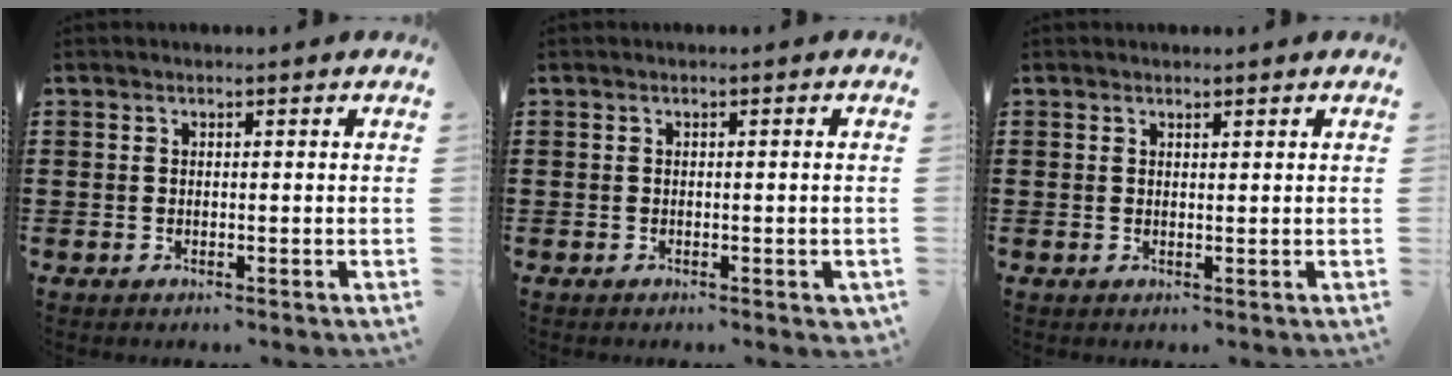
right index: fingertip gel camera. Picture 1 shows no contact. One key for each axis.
{"total": 0.6, "fx": -0.3, "fy": 0.2, "fz": 0.5, "tx": -0.010, "ty": -0.004, "tz": -0.004}
{"total": 0.6, "fx": 0.5, "fy": 0.2, "fz": 0.2, "tx": -0.004, "ty": 0.002, "tz": 0.010}